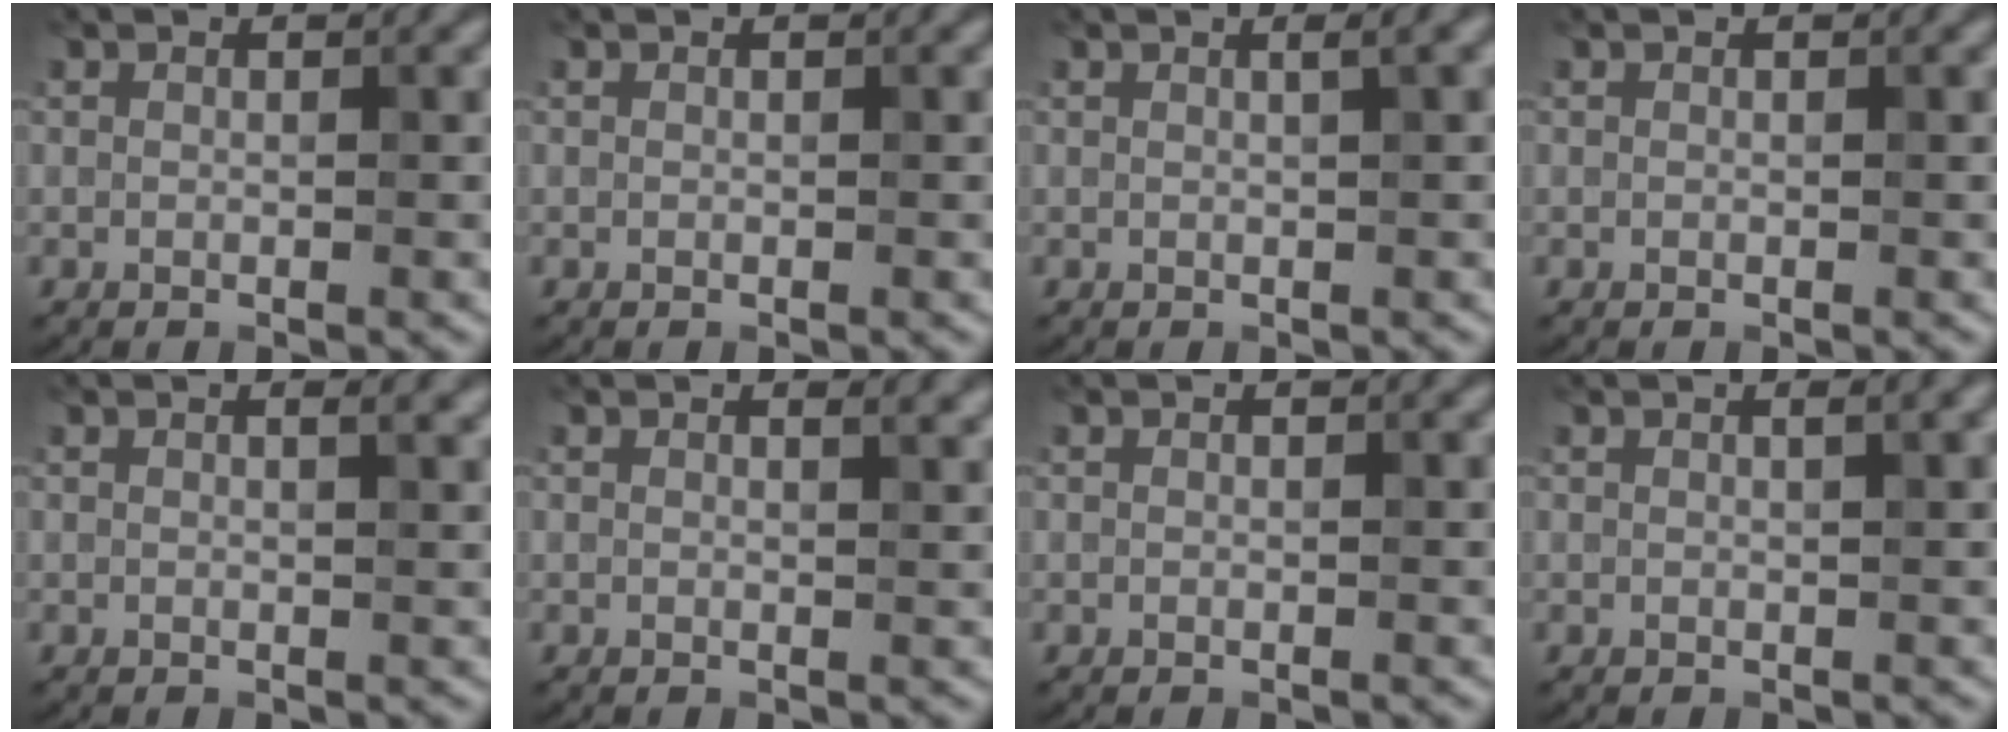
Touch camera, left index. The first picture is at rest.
{"total": 0.0}
{"total": 1.7, "force": [0.6, 0.6, 1.5], "torque": [-0.015, 0.007, 0.002]}
{"total": 0.0}
{"total": 1.1, "force": [0.6, 0.4, 0.9], "torque": [-0.008, 0.003, 0.008]}
{"total": 1.3, "force": [0.9, 0.5, 0.8], "torque": [-0.006, 0.003, 0.013]}
{"total": 0.0}
{"total": 1.3, "force": [0.5, 0.4, 1.1], "torque": [-0.012, 0.005, 0.004]}